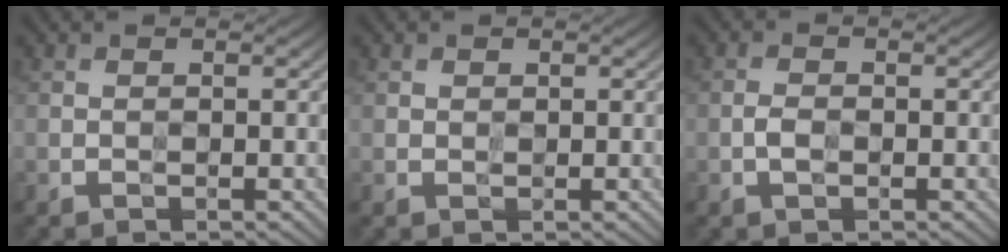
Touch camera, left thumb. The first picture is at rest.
{"total": 0.6, "force": [0.4, 0.4, 0.2], "torque": [-0.004, -0.003, 0.007]}
{"total": 1.7, "force": [-0.5, 1.0, 1.2], "torque": [-0.028, 0.002, -0.012]}